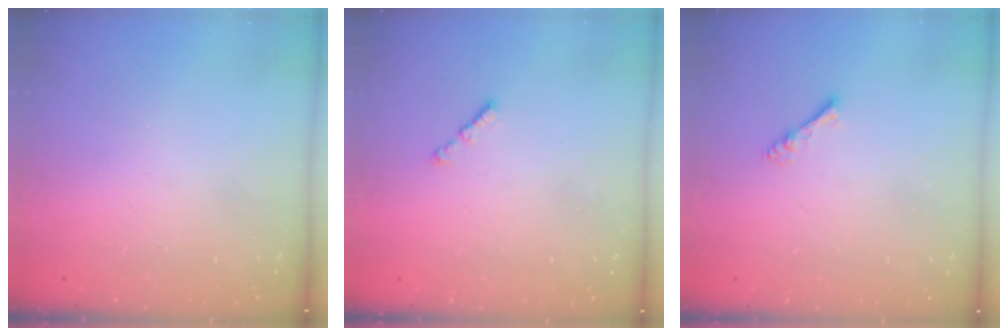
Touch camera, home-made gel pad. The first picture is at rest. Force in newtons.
{"total": 1.0, "press": 0.9, "slide": 0.5}
{"total": 3.5, "press": 3.5, "slide": 0.6}